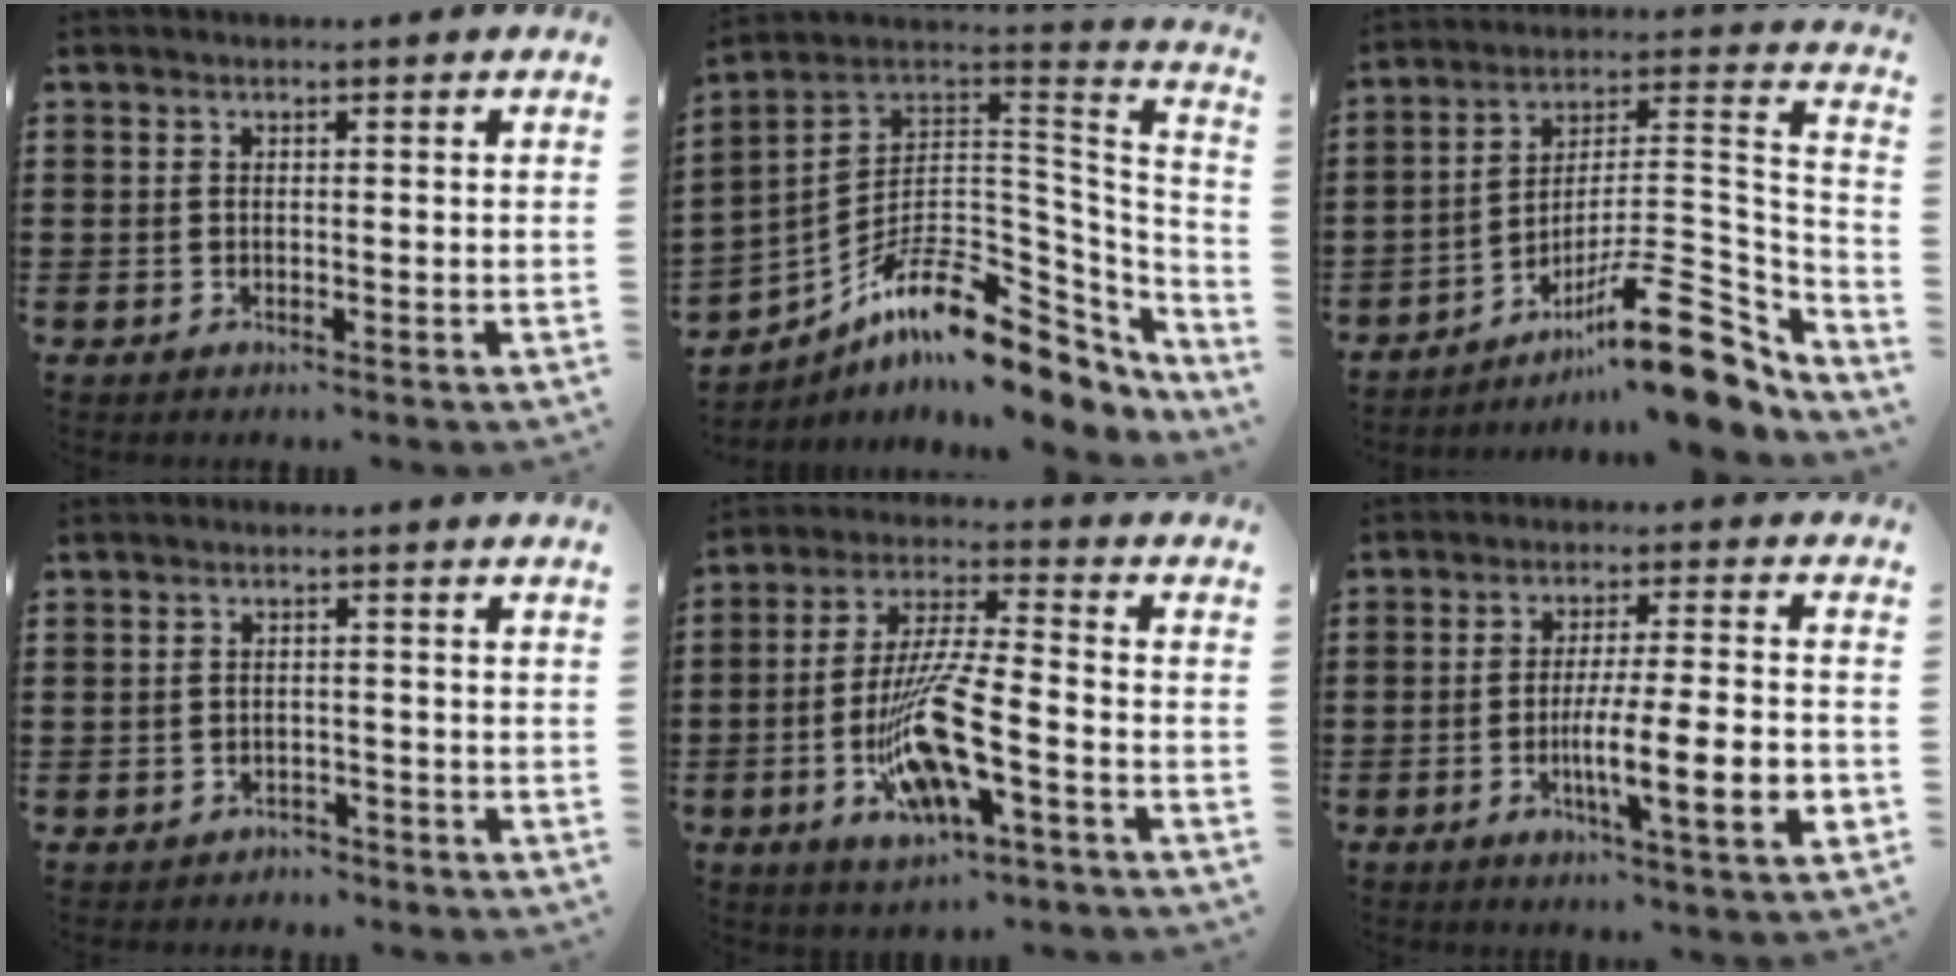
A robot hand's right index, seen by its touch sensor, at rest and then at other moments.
{"total": 11.9, "force": [-7.3, 5.3, 7.8], "torque": [-0.133, 0.007, -0.129]}
{"total": 16.5, "force": [-10.4, 4.5, 11.9], "torque": [-0.155, 0.034, -0.177]}
{"total": 1.8, "force": [-1.6, 0.6, -0.2], "torque": [-0.002, 0.004, -0.039]}
{"total": 12.3, "force": [-4.2, 2.2, 11.4], "torque": [-0.239, -0.014, -0.080]}
{"total": 11.3, "force": [-3.3, 1.5, 10.7], "torque": [-0.195, -0.014, -0.059]}